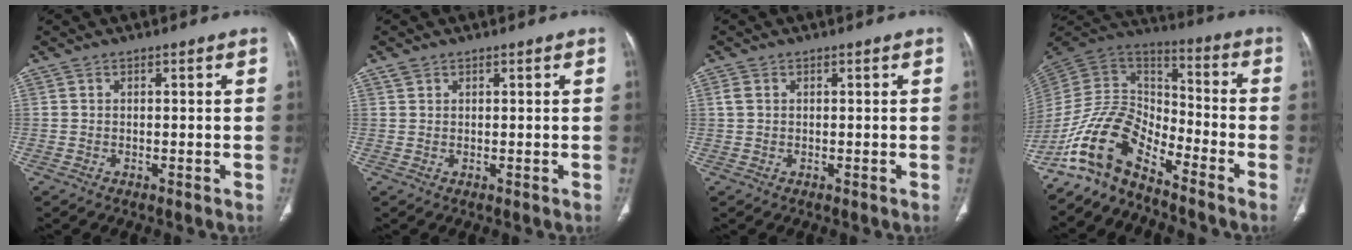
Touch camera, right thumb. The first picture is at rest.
{"total": 1.1, "force": [0.8, 0.7, 0.3], "torque": [-0.005, 0.002, 0.016]}
{"total": 1.5, "force": [0.4, 1.1, 1.0], "torque": [-0.025, 0.006, 0.011]}
{"total": 13.3, "force": [-10.1, 5.5, 6.6], "torque": [-0.119, 0.094, -0.208]}